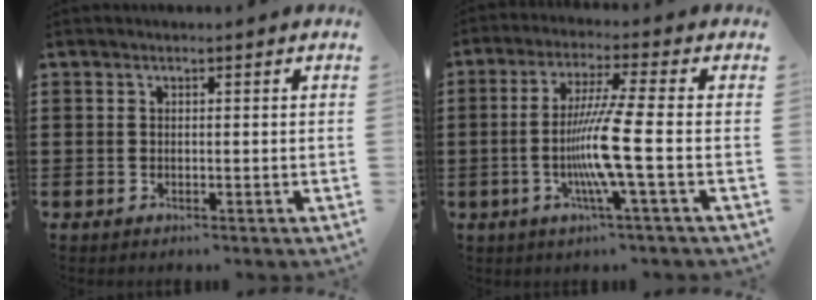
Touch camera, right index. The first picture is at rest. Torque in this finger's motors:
{"motor_torque": [2.14, 0.01, 0.59, 0.21]}